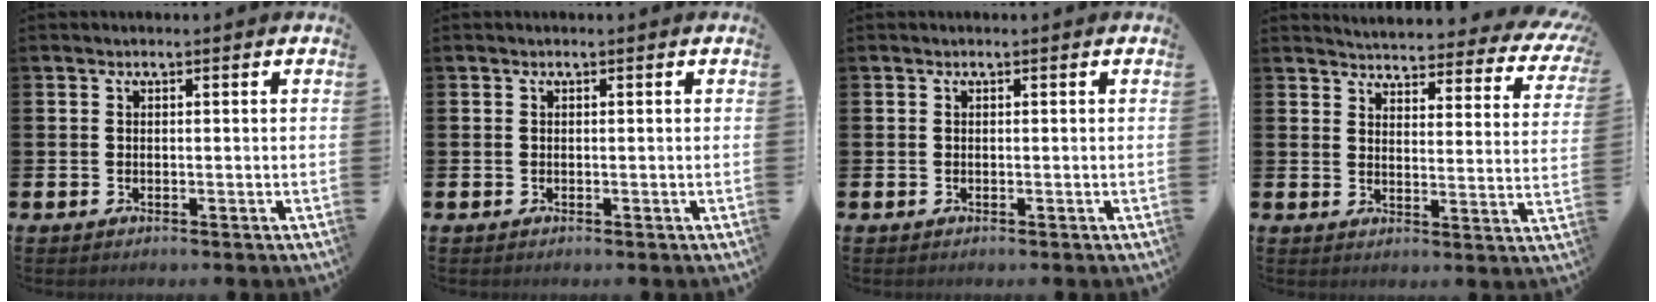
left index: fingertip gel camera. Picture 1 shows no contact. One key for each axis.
{"total": 0.0}
{"total": 0.0}
{"total": 4.0, "fx": 3.8, "fy": 1.0, "fz": 0.7, "tx": -0.025, "ty": -0.042, "tz": 0.059}